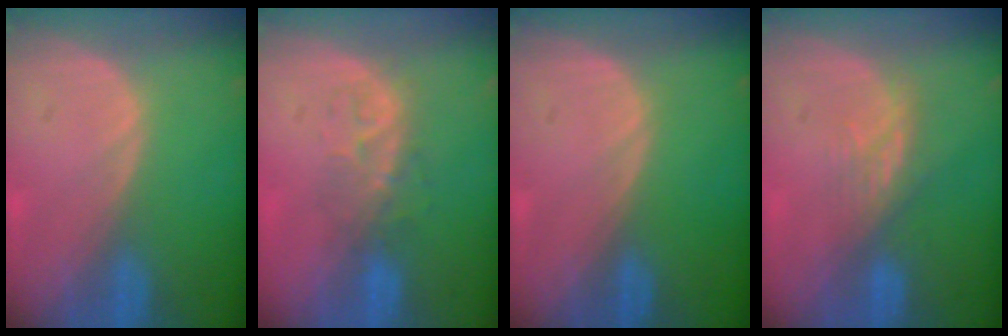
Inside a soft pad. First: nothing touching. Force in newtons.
{"total": 4.1, "press": 4.0, "slide": 1.2}
{"total": 0.0}
{"total": 3.7, "press": 3.4, "slide": 1.5}